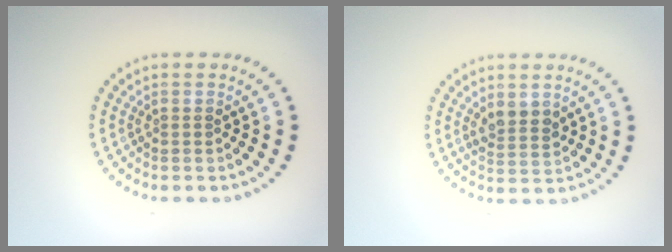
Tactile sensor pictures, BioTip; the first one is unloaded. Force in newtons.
{"total": 2.2, "press": 2.0, "slide": 0.8}